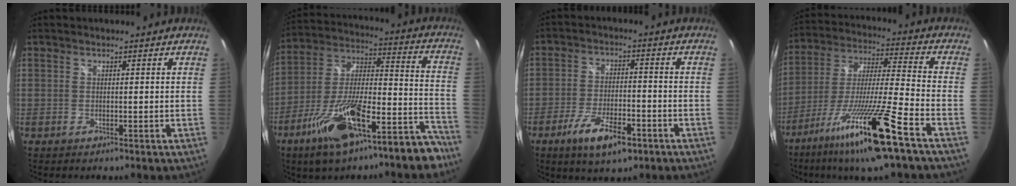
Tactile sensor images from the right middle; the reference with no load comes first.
{"total": 22.6, "force": [-15.7, 6.0, 15.1], "torque": [-0.232, 0.010, -0.246]}
{"total": 9.9, "force": [-5.7, 3.4, 7.3], "torque": [-0.157, -0.017, -0.097]}
{"total": 18.3, "force": [-11.5, -0.5, 14.3], "torque": [-0.280, -0.037, -0.202]}